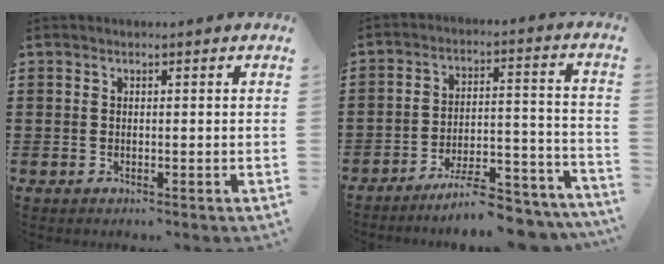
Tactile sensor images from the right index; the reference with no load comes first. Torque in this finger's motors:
{"motor_torque": [1.58, -0.56, 0.63, 0.12]}